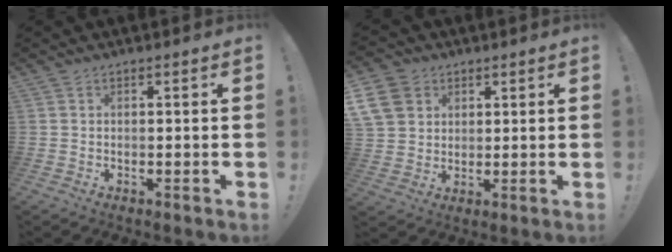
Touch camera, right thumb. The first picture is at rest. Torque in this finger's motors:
{"motor_torque": [-0.82, 1.27, 0.51, 0.89, 0.07]}